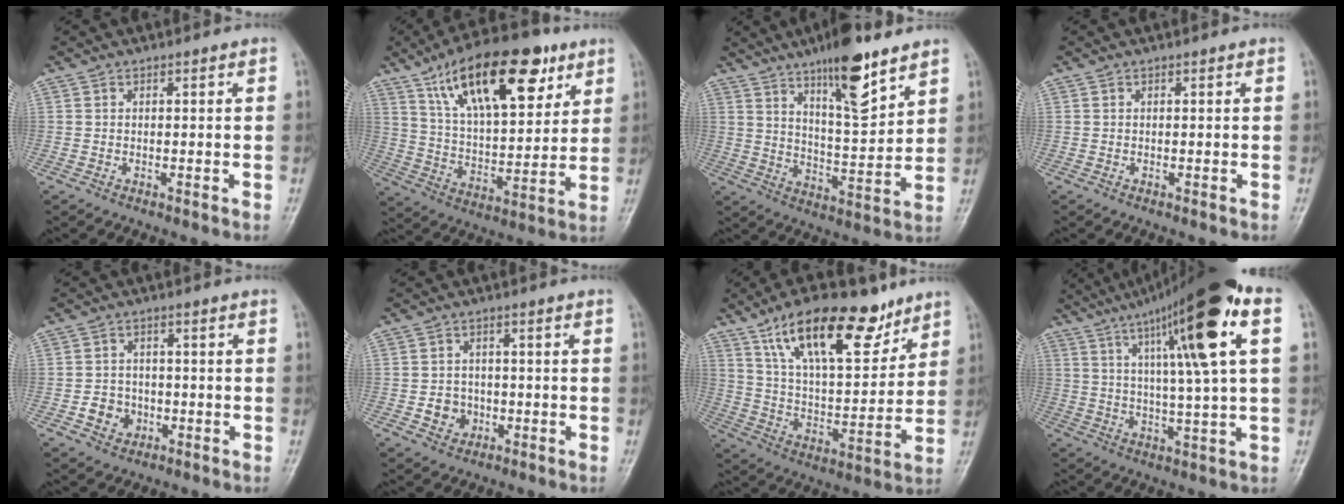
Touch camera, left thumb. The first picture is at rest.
{"total": 23.2, "force": [12.2, 10.0, 17.0], "torque": [-0.244, -0.030, 0.211]}
{"total": 14.5, "force": [9.4, 3.7, 10.4], "torque": [-0.148, -0.057, 0.158]}
{"total": 0.0}
{"total": 5.1, "force": [-1.5, 4.4, 1.9], "torque": [-0.007, 0.011, -0.024]}
{"total": 4.6, "force": [-1.1, 4.1, 1.7], "torque": [-0.005, 0.008, -0.017]}
{"total": 21.0, "force": [13.0, 8.8, 14.0], "torque": [-0.194, -0.051, 0.228]}
{"total": 20.8, "force": [8.4, 2.4, 18.9], "torque": [-0.297, 0.005, 0.132]}